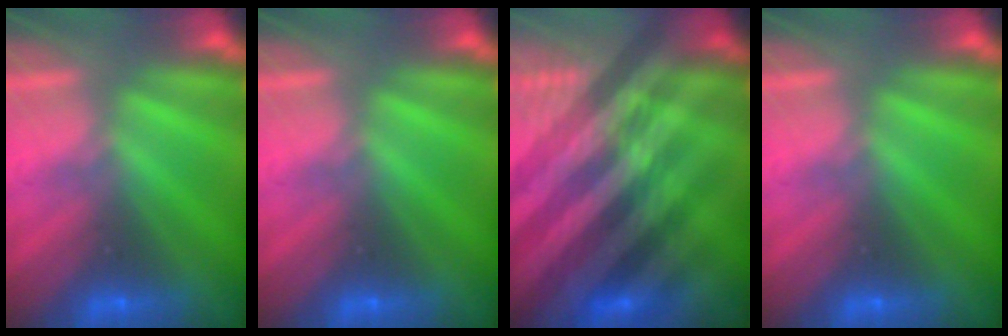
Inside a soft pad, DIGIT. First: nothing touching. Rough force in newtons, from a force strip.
{"total": 0.0}
{"total": 4.7}
{"total": 0.0}